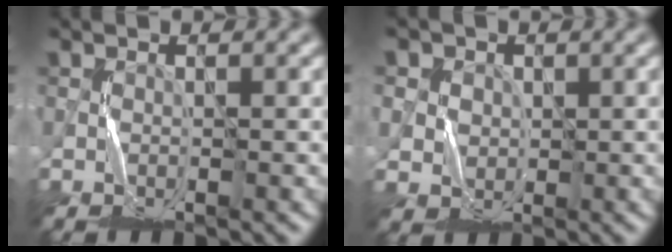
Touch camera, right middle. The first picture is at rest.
{"total": 4.0, "force": [1.4, 3.5, 1.2], "torque": [-0.041, 0.007, 0.029]}